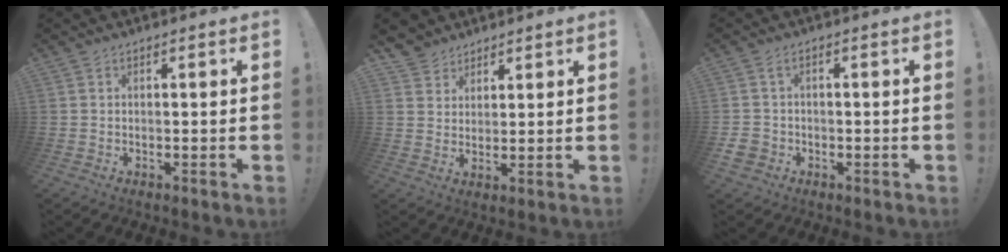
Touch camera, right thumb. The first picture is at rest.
{"total": 5.1, "force": [4.0, 3.1, -0.2], "torque": [-0.007, -0.029, 0.081]}
{"total": 3.7, "force": [-0.9, 3.2, 1.5], "torque": [-0.051, 0.001, -0.017]}